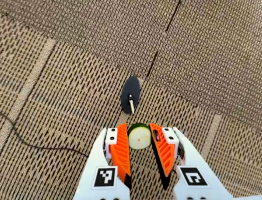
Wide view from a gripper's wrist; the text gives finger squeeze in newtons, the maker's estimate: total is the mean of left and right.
{"total": 6.9, "left": 6.6, "right": 7.1}